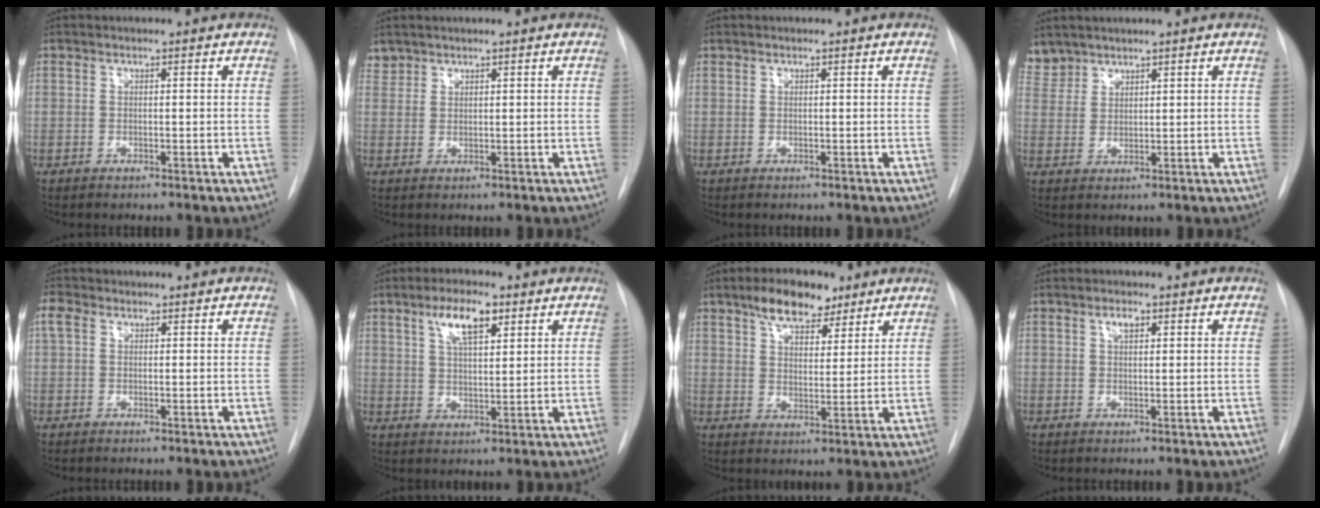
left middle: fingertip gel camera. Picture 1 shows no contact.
{"total": 1.9, "force": [1.7, 0.8, -0.3], "torque": [0.009, 0.010, 0.031]}
{"total": 0.0}
{"total": 4.5, "force": [4.0, 1.9, -0.1], "torque": [0.003, 0.012, 0.089]}
{"total": 2.2, "force": [0.8, 1.6, 1.3], "torque": [-0.039, 0.021, 0.017]}
{"total": 7.1, "force": [3.8, 2.1, 5.6], "torque": [-0.105, 0.009, 0.066]}
{"total": 8.7, "force": [6.0, 3.8, 5.0], "torque": [-0.085, 0.013, 0.103]}
{"total": 1.8, "force": [0.8, 0.8, 1.4], "torque": [-0.024, 0.002, 0.012]}